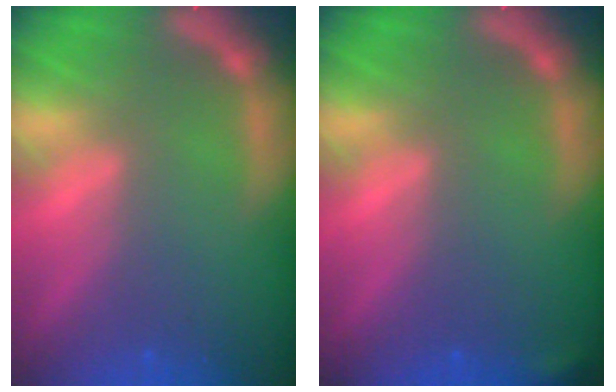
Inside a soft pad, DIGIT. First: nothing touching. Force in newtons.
{"total": 0.9}